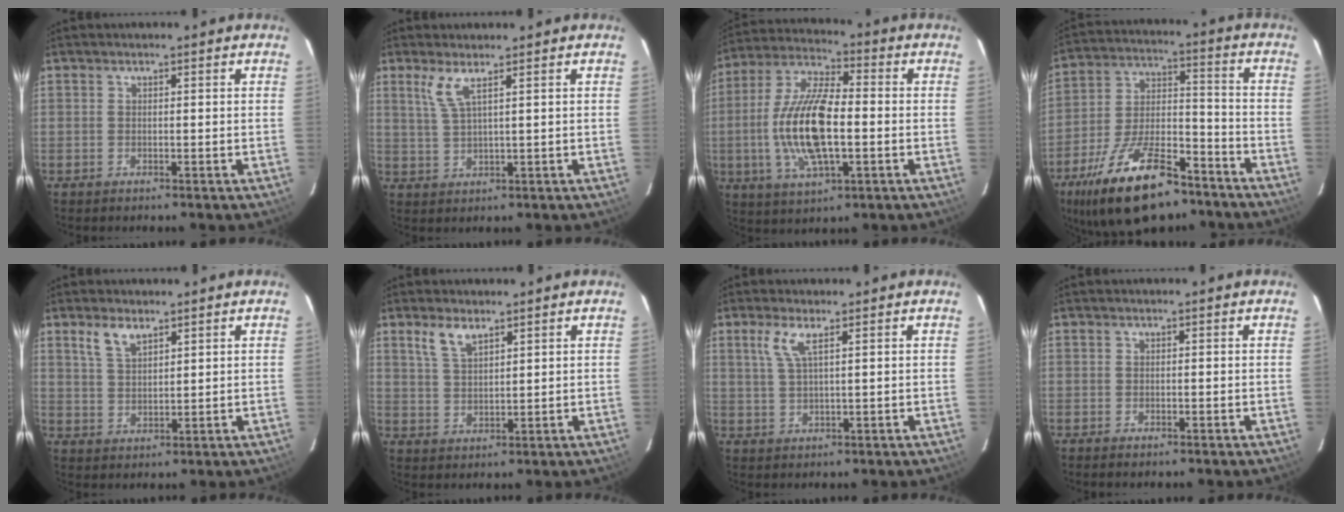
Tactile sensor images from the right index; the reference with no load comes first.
{"total": 3.6, "force": [2.1, 0.0, 2.9], "torque": [-0.065, -0.003, 0.048]}
{"total": 16.3, "force": [-2.4, 6.0, 14.9], "torque": [-0.308, 0.001, -0.046]}
{"total": 21.6, "force": [-14.4, 8.8, 13.5], "torque": [-0.258, -0.006, -0.236]}
{"total": 4.7, "force": [3.1, 2.1, 2.9], "torque": [-0.057, 0.005, 0.064]}
{"total": 4.7, "force": [3.2, 1.9, 3.0], "torque": [-0.060, 0.004, 0.066]}
{"total": 3.6, "force": [1.9, 0.1, 3.1], "torque": [-0.068, 0.001, 0.043]}
{"total": 0.7, "force": [-0.6, 0.2, 0.3], "torque": [-0.009, -0.002, -0.013]}